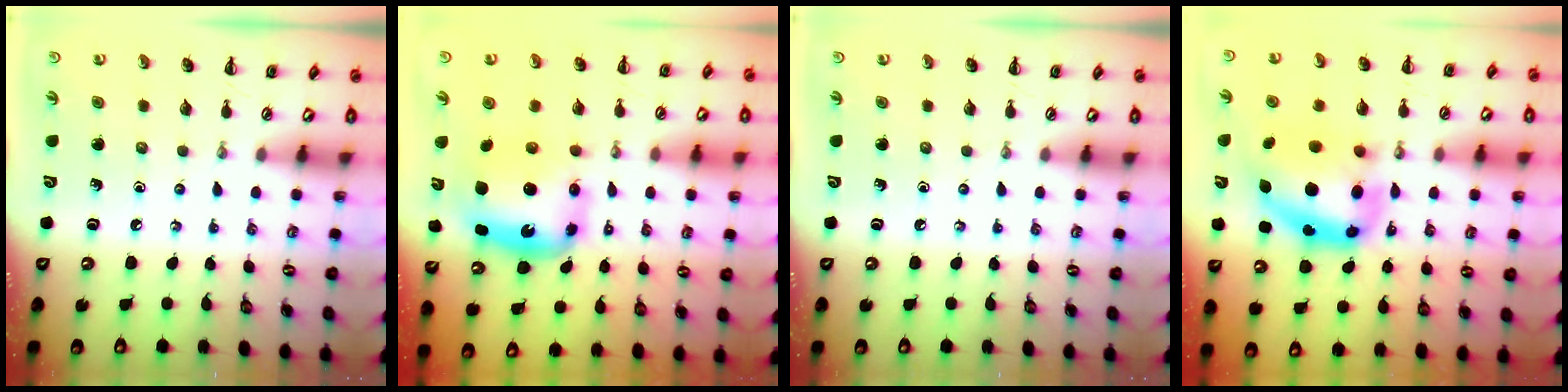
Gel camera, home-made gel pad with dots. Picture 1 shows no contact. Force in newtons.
{"total": 7.4, "press": 7.3, "slide": 1.3}
{"total": 0.0}
{"total": 14.3, "press": 13.9, "slide": 3.6}